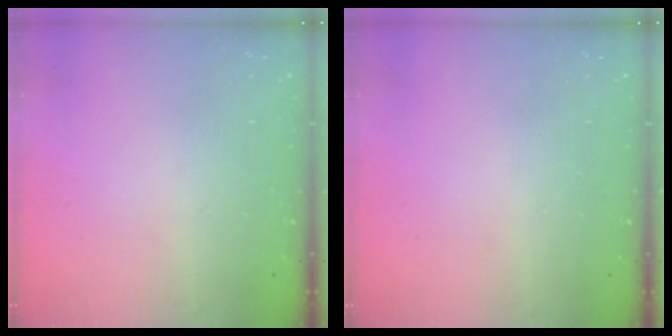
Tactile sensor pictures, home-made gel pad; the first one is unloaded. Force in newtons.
{"total": 0.0}